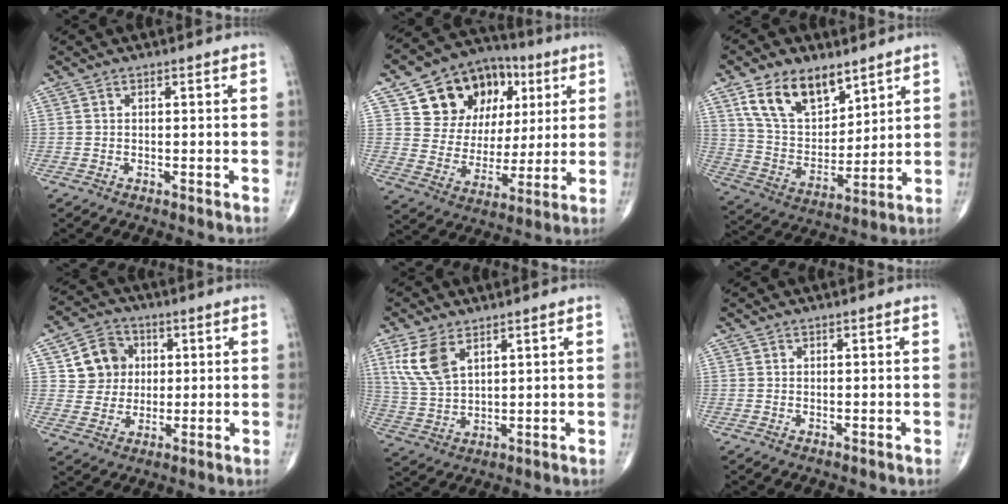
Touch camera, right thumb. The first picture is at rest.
{"total": 19.3, "force": [7.6, 14.2, 10.5], "torque": [-0.122, 0.006, 0.136]}
{"total": 15.1, "force": [8.9, 8.6, 8.6], "torque": [-0.120, -0.042, 0.175]}
{"total": 9.4, "force": [2.3, 8.5, 3.4], "torque": [-0.021, -0.002, 0.038]}
{"total": 9.0, "force": [4.5, 4.6, 6.3], "torque": [-0.129, -0.011, 0.100]}
{"total": 0.0}